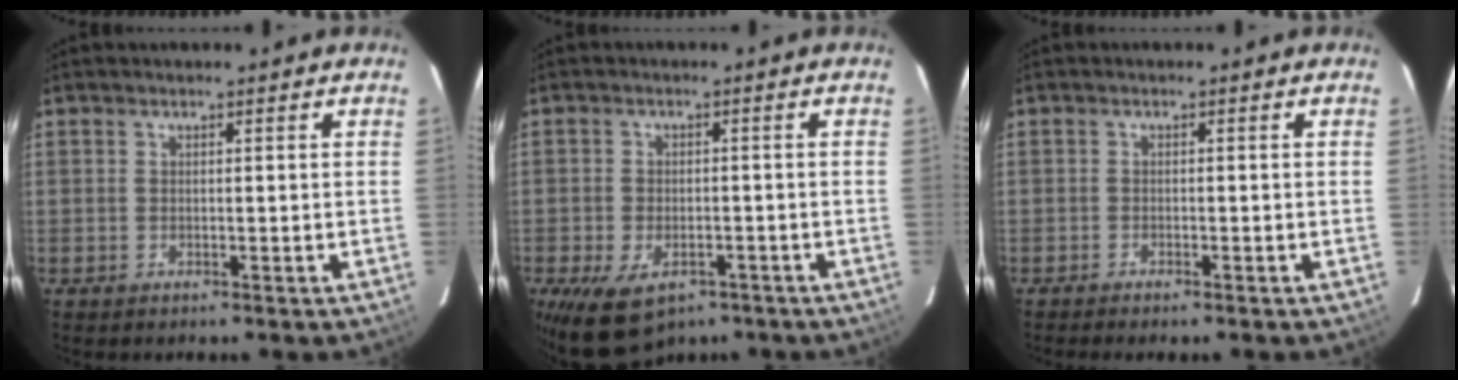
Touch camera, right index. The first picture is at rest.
{"total": 9.6, "force": [-5.9, 5.4, 5.5], "torque": [-0.116, -0.024, -0.089]}
{"total": 1.6, "force": [-1.4, 0.1, 0.8], "torque": [-0.025, -0.004, -0.025]}